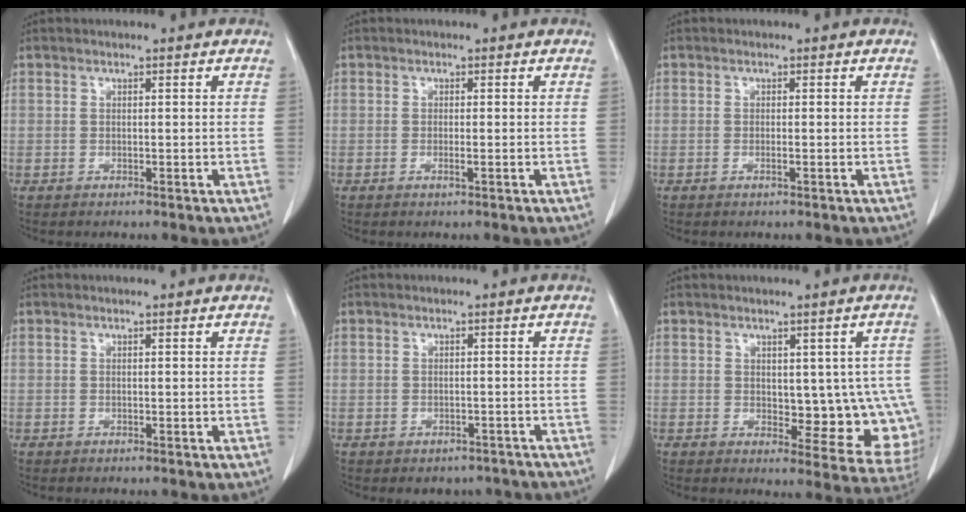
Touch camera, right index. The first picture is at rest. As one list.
[{"total": 1.0, "force": [-0.4, 0.0, 0.9], "torque": [-0.019, -0.003, -0.005]}, {"total": 0.7, "force": [-0.3, 0.0, 0.7], "torque": [-0.016, -0.001, -0.004]}, {"total": 0.0}, {"total": 4.3, "force": [-3.5, 2.5, 0.4], "torque": [0.002, 0.015, -0.042]}, {"total": 10.1, "force": [0.0, 5.1, 8.7], "torque": [-0.078, -0.002, 0.011]}]